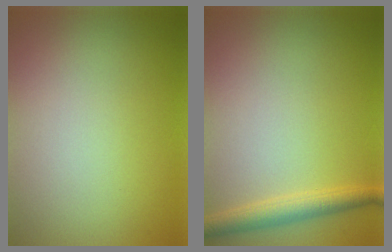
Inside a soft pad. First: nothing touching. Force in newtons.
{"total": 2.5, "press": 2.5, "slide": 0.1}